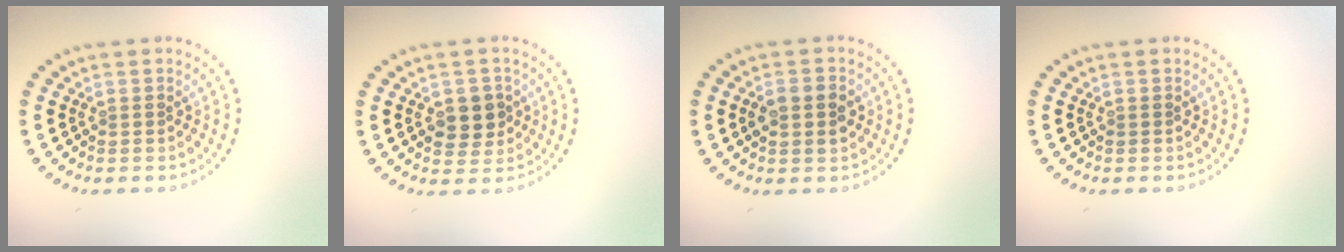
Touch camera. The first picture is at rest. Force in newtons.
{"total": 2.9, "press": 2.8, "slide": 0.7}
{"total": 2.7, "press": 2.7, "slide": 0.1}
{"total": 0.0}